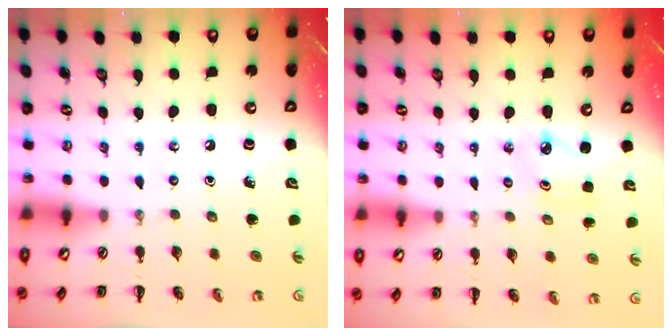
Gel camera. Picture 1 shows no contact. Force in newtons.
{"total": 2.5, "press": 2.5, "slide": 0.4}